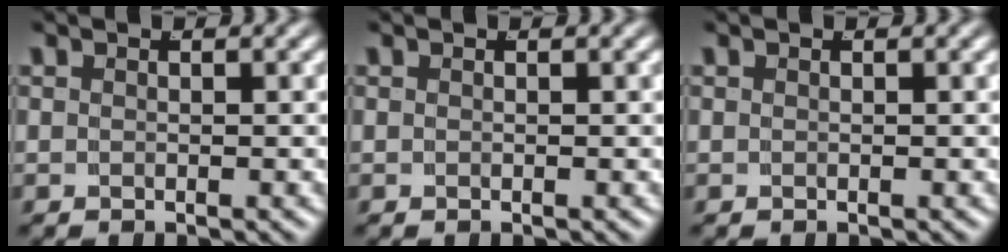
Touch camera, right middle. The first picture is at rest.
{"total": 0.0}
{"total": 0.0}